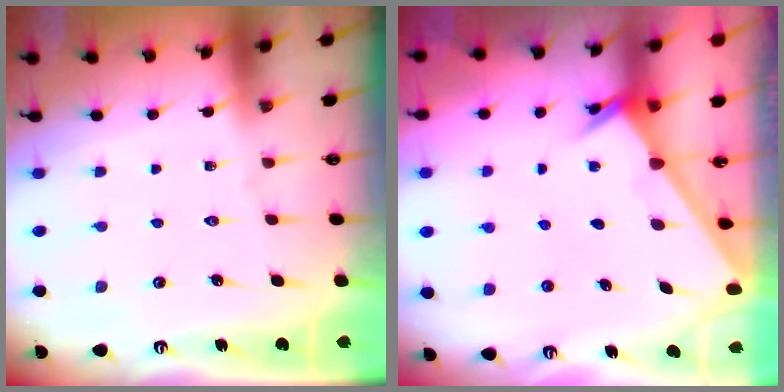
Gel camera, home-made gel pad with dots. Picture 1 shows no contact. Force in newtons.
{"total": 2.4, "press": 2.4, "slide": 0.2}